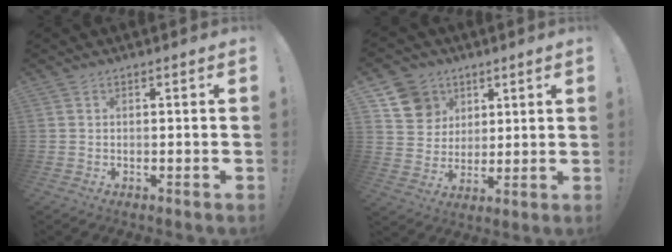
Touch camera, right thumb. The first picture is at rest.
{"total": 11.4, "force": [5.7, 9.5, 2.4], "torque": [-0.033, -0.032, 0.116]}